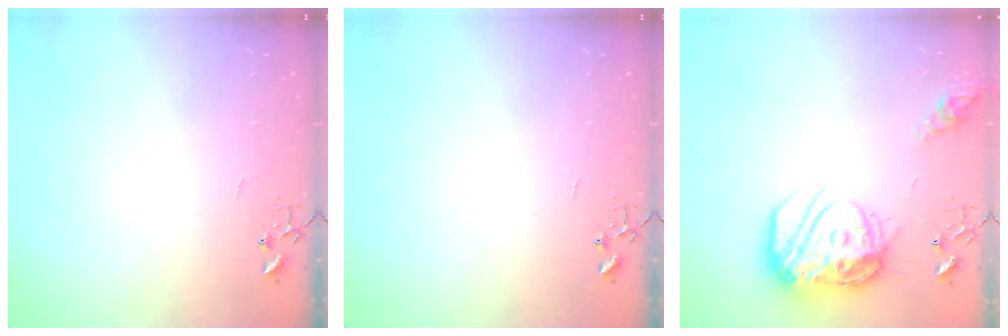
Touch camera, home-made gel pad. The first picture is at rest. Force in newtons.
{"total": 0.0}
{"total": 19.4, "press": 19.3, "slide": 1.7}